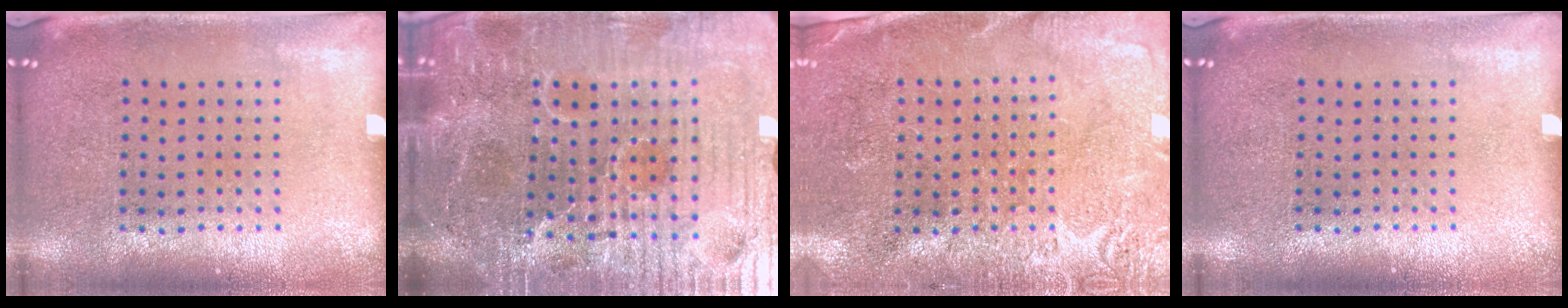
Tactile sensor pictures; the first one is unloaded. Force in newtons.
{"total": 7.3, "press": 6.5, "slide": 3.3}
{"total": 2.7, "press": 2.6, "slide": 0.5}
{"total": 0.0}